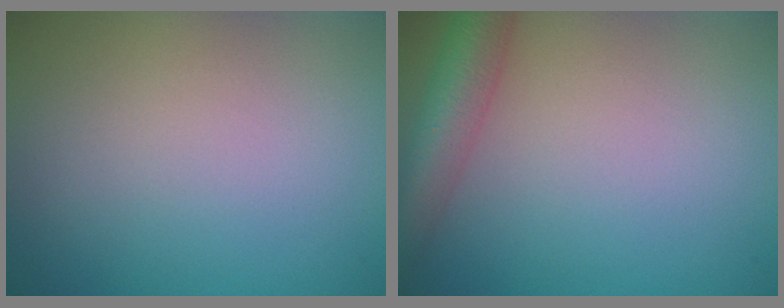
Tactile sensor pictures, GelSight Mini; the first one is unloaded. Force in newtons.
{"total": 5.1, "press": 5.1, "slide": 0.2}